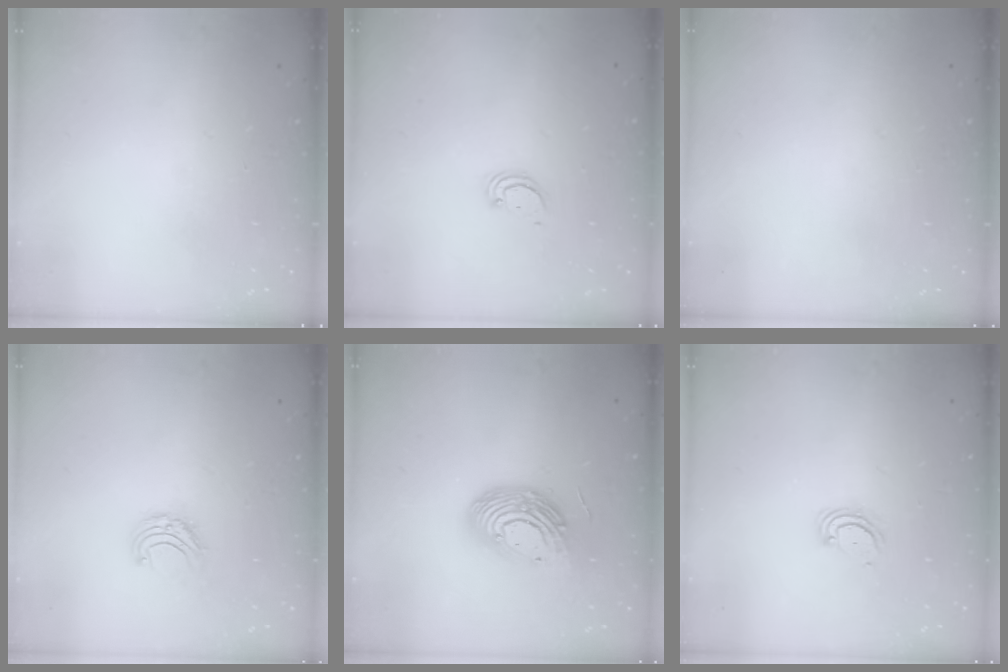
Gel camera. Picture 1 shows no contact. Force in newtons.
{"total": 2.4, "press": 2.4, "slide": 0.2}
{"total": 0.0}
{"total": 6.3, "press": 6.3, "slide": 0.5}
{"total": 14.7, "press": 14.7, "slide": 1.0}
{"total": 3.5, "press": 3.4, "slide": 0.4}